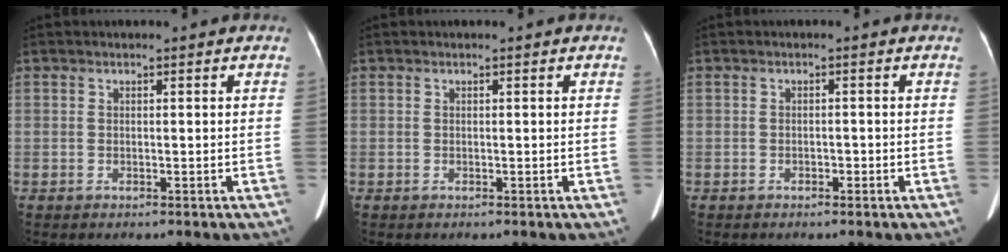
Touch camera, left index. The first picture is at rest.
{"total": 0.0}
{"total": 0.8, "force": [-0.5, 0.4, 0.4], "torque": [-0.007, 0.001, -0.007]}